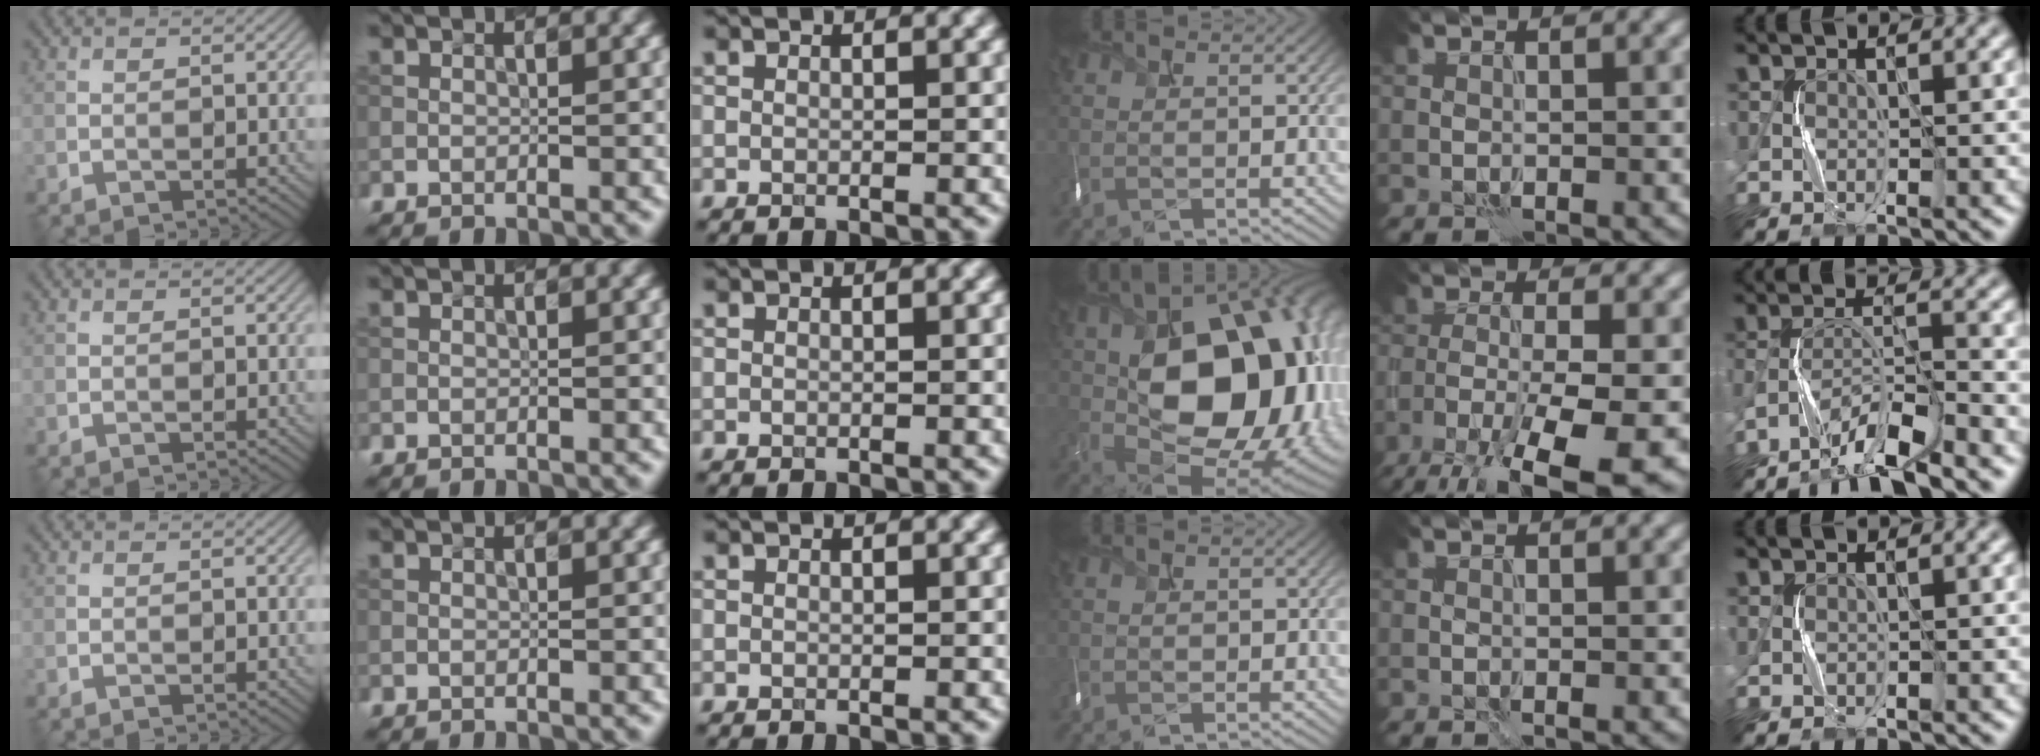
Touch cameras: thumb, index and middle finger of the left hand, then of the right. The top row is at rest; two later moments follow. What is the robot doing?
{"motion": "shake", "object": "tambourine"}